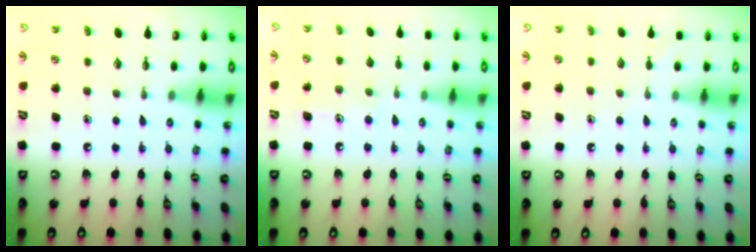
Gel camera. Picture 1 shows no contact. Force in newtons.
{"total": 7.8, "press": 7.8, "slide": 0.6}
{"total": 2.9, "press": 2.9, "slide": 0.4}